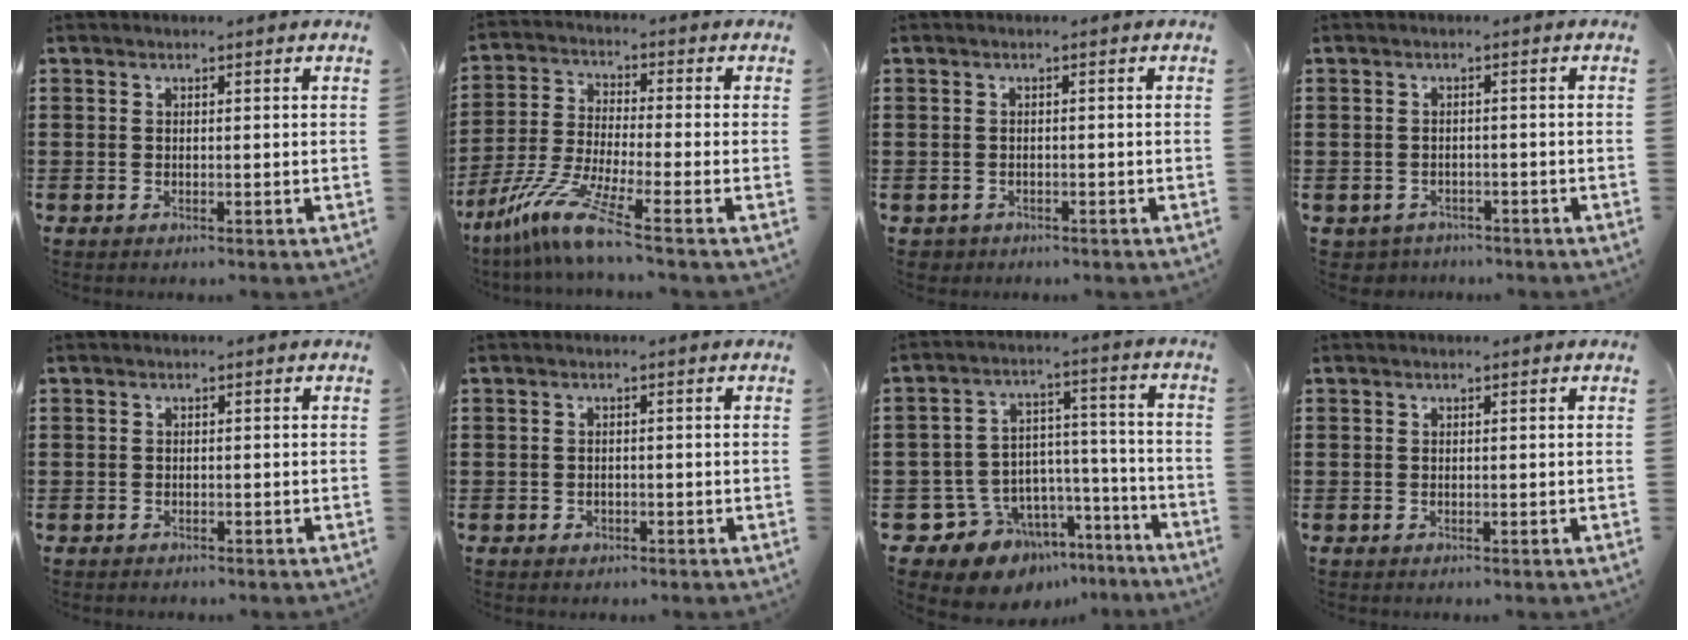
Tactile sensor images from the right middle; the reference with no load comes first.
{"total": 9.1, "force": [-6.4, 0.0, 6.5], "torque": [-0.151, -0.019, -0.132]}
{"total": 0.6, "force": [-0.5, 0.3, -0.1], "torque": [-0.002, 0.002, -0.012]}
{"total": 1.3, "force": [-1.2, 0.4, -0.3], "torque": [-0.002, 0.002, -0.029]}
{"total": 0.5, "force": [-0.4, 0.3, -0.1], "torque": [0.002, 0.004, -0.010]}
{"total": 0.6, "force": [-0.3, 0.5, 0.3], "torque": [-0.007, 0.000, -0.007]}
{"total": 10.0, "force": [-8.0, 5.9, 1.4], "torque": [-0.038, 0.028, -0.142]}
{"total": 0.0}